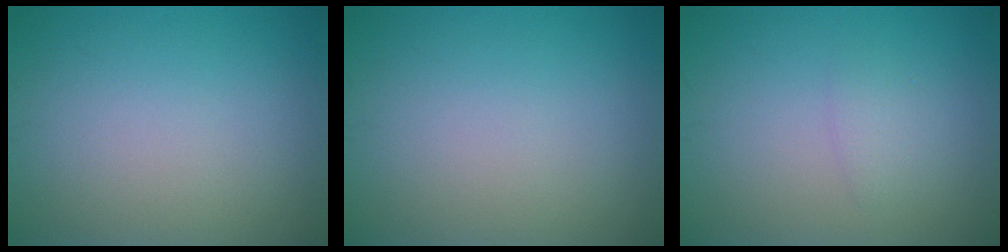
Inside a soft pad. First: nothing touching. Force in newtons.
{"total": 0.0}
{"total": 1.2, "press": 1.2, "slide": 0.2}